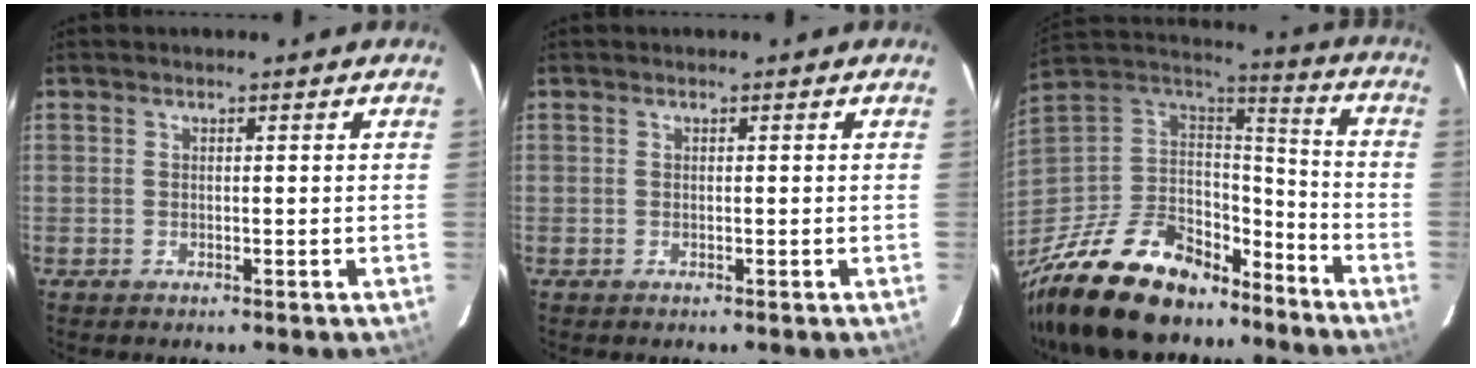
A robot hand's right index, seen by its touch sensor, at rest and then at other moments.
{"total": 0.0}
{"total": 25.9, "force": [-18.1, 13.0, 13.2], "torque": [-0.292, 0.007, -0.289]}